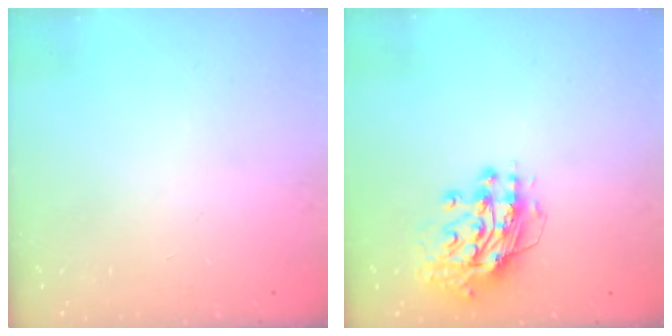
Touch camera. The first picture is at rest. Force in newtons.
{"total": 12.9, "press": 12.8, "slide": 1.2}